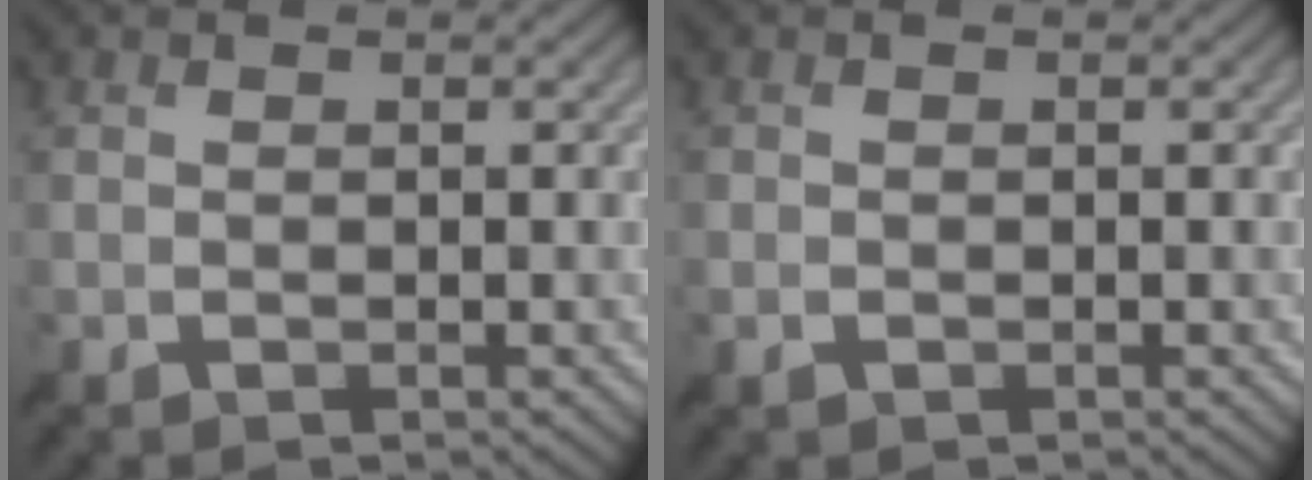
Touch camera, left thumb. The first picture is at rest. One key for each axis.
{"total": 1.2, "fx": -0.6, "fy": 0.7, "fz": 0.8, "tx": -0.021, "ty": -0.004, "tz": -0.010}